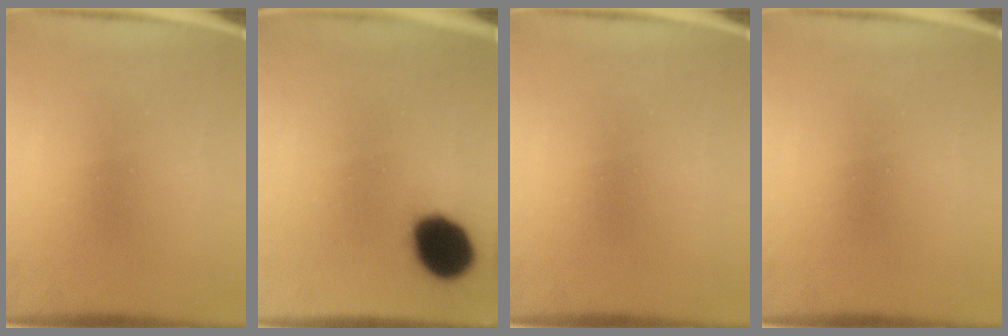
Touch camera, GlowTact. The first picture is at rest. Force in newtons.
{"total": 13.7}
{"total": 0.0}
{"total": 0.0}